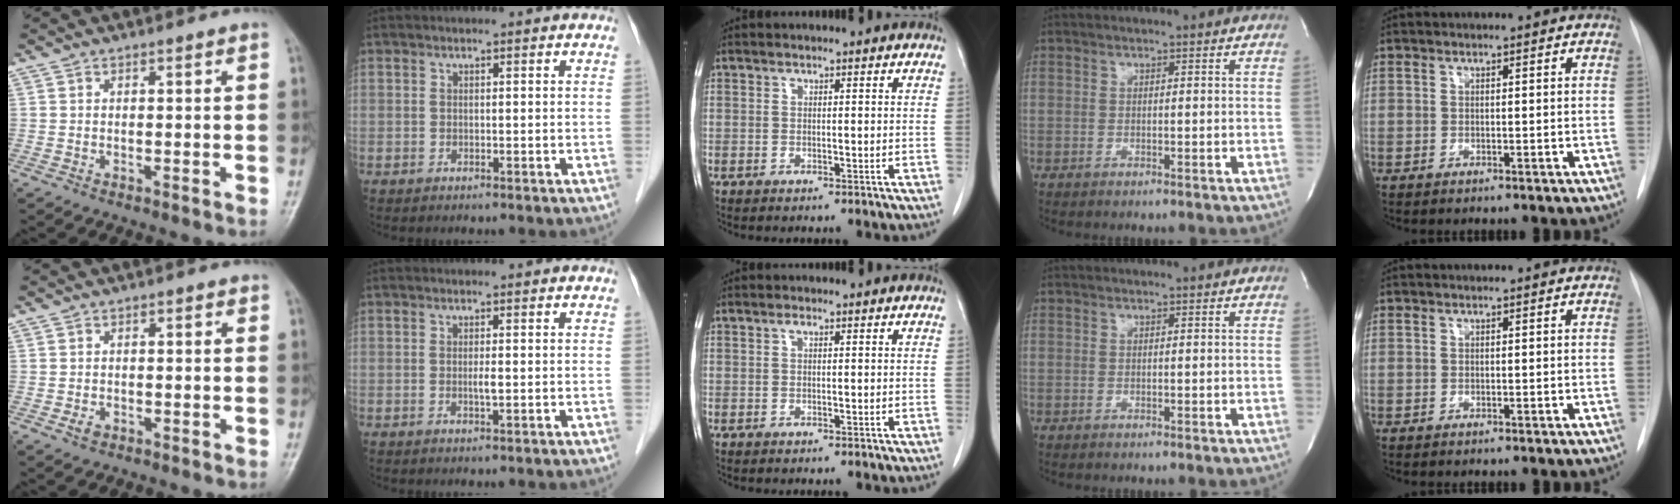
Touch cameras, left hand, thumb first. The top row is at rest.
{"thumb": {"total": 1.6, "force": [-0.8, 1.2, 0.8], "torque": [-0.011, 0.002, -0.016]}, "index": {"total": 1.1, "force": [-0.1, 0.1, 1.1], "torque": [-0.023, -0.002, -0.001]}, "middle": {"total": 0.5, "force": [0.2, 0.2, 0.4], "torque": [-0.008, 0.002, 0.001]}}